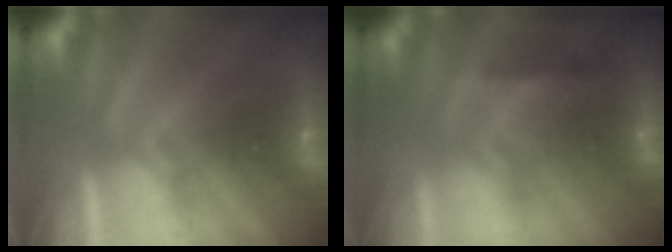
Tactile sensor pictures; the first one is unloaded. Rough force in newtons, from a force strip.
{"total": 5.6}